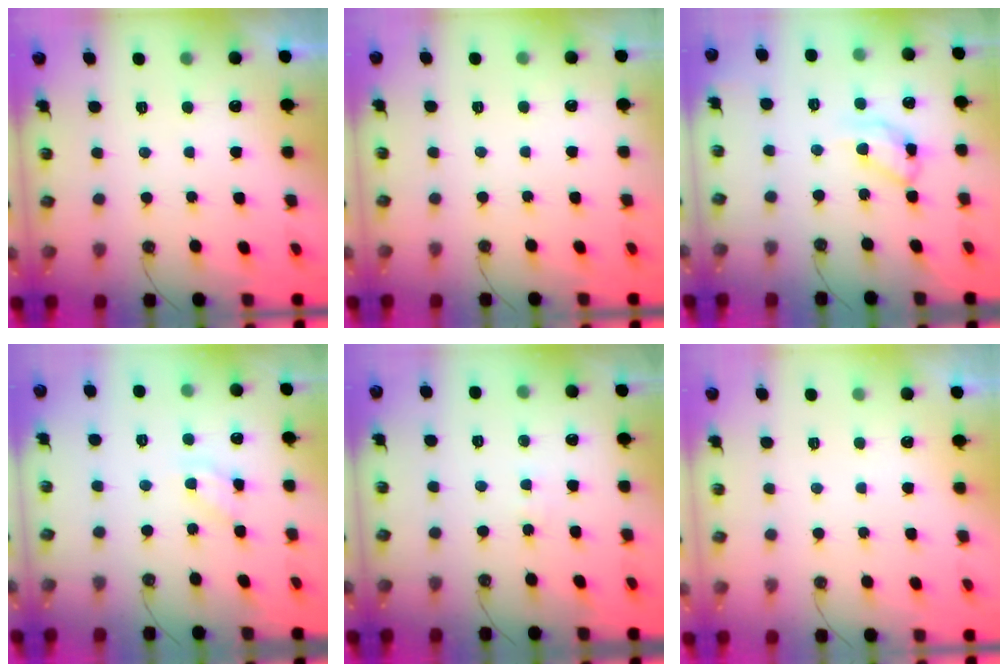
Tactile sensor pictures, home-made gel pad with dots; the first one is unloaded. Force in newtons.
{"total": 0.0}
{"total": 12.3, "press": 12.3, "slide": 0.3}
{"total": 5.5, "press": 5.5, "slide": 0.4}
{"total": 2.8, "press": 2.8, "slide": 0.3}
{"total": 0.0}